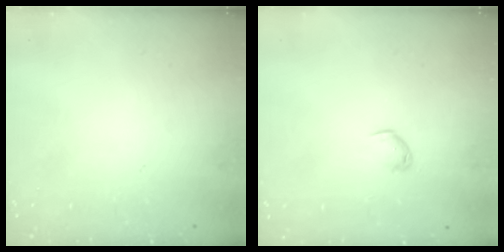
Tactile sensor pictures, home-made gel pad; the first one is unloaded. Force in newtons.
{"total": 3.4, "press": 3.3, "slide": 0.7}